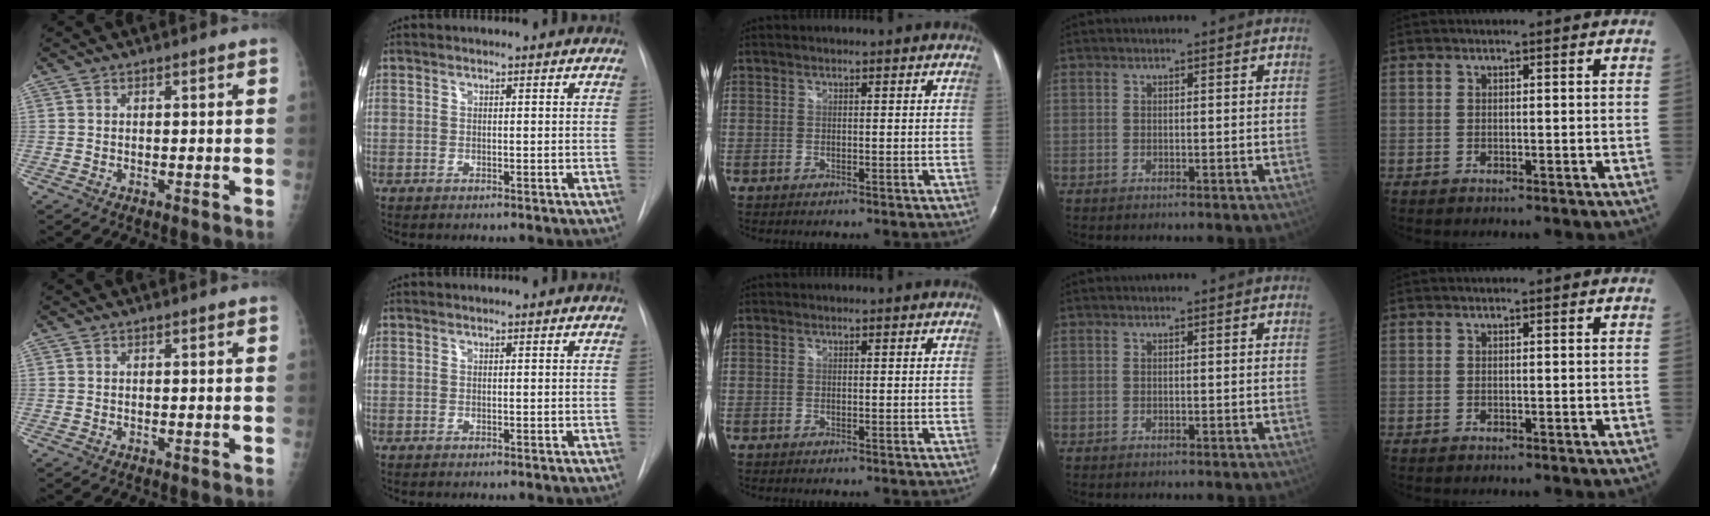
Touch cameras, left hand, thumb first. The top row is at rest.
{}